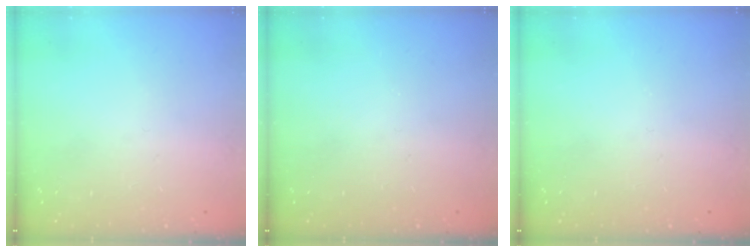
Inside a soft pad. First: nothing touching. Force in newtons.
{"total": 0.0}
{"total": 0.0}